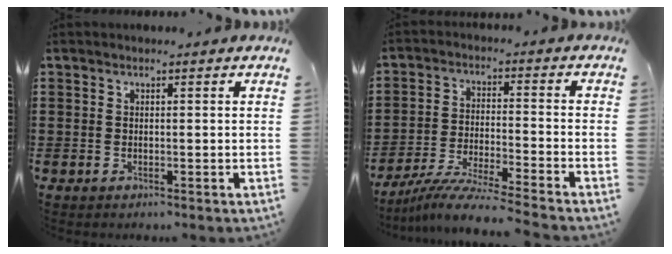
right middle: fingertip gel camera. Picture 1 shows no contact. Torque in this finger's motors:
{"motor_torque": [1.33, -0.80, 0.12, 0.07]}